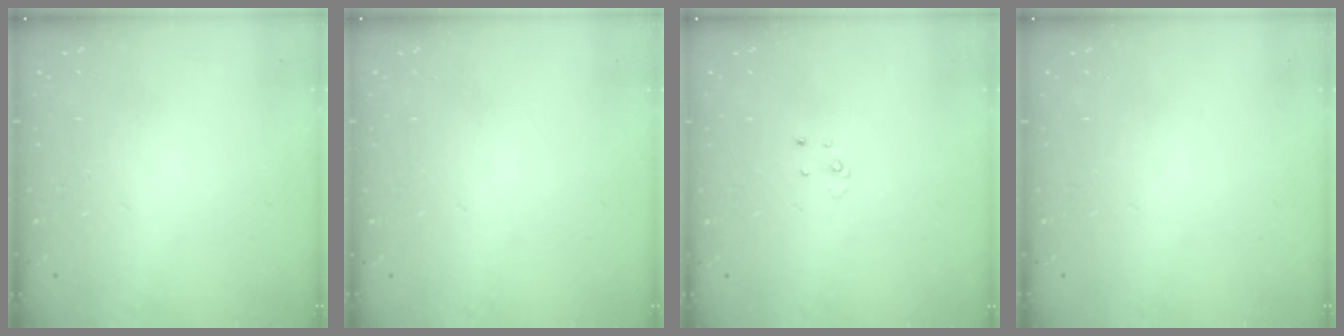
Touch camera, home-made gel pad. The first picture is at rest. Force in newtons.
{"total": 0.0}
{"total": 2.6, "press": 2.6, "slide": 0.3}
{"total": 0.0}